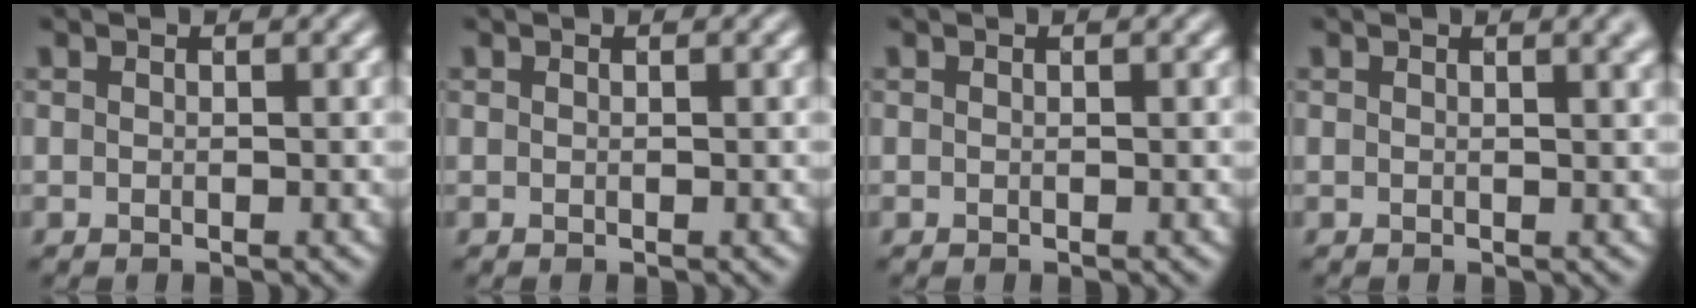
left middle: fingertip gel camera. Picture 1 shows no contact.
{"total": 0.0}
{"total": 0.0}
{"total": 2.1, "force": [1.1, 0.8, 1.6], "torque": [-0.007, 0.006, 0.011]}